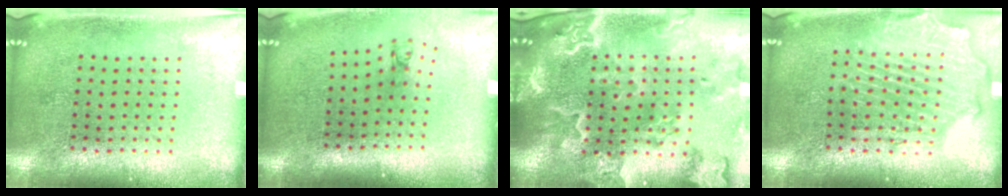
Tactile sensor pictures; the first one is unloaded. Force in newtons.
{"total": 0.7, "press": 0.3, "slide": 0.7}
{"total": 4.0, "press": 3.4, "slide": 2.1}
{"total": 2.4, "press": 2.2, "slide": 0.9}